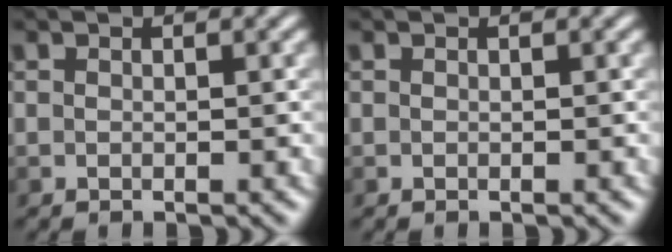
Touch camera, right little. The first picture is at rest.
{"total": 0.0}